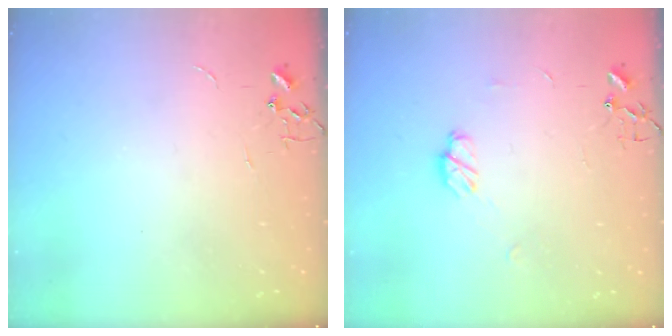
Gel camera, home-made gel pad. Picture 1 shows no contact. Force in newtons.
{"total": 6.1, "press": 6.0, "slide": 0.4}